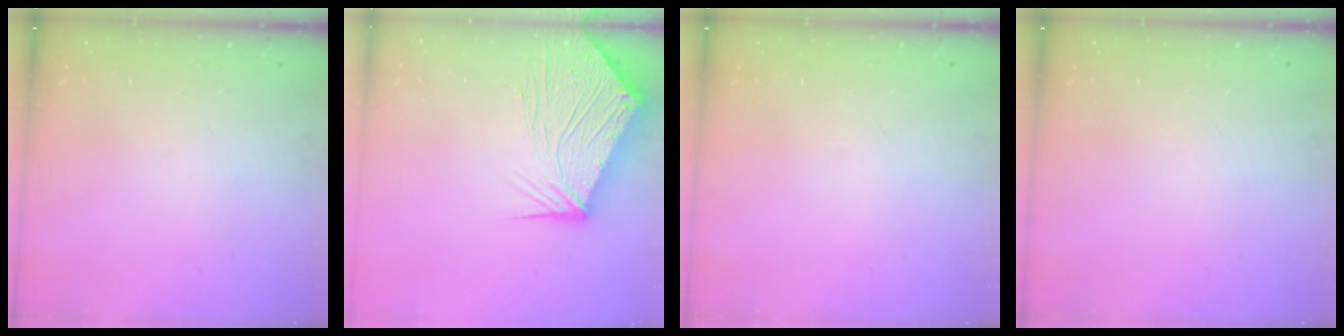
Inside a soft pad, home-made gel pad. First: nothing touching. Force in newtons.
{"total": 15.8, "press": 15.7, "slide": 2.1}
{"total": 0.0}
{"total": 0.0}